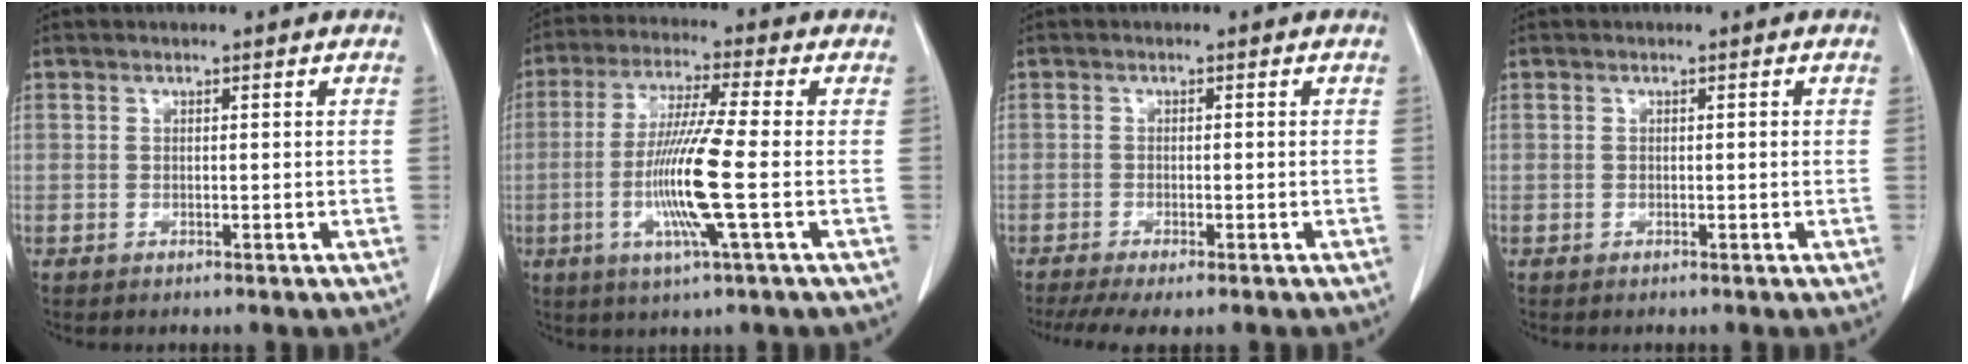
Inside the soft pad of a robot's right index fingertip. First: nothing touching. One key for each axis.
{"total": 11.2, "fx": -2.3, "fy": -0.8, "fz": 10.9, "tx": -0.220, "ty": -0.015, "tz": -0.051}
{"total": 7.0, "fx": -5.6, "fy": 1.1, "fz": 4.1, "tx": -0.061, "ty": -0.010, "tz": -0.086}
{"total": 0.0}